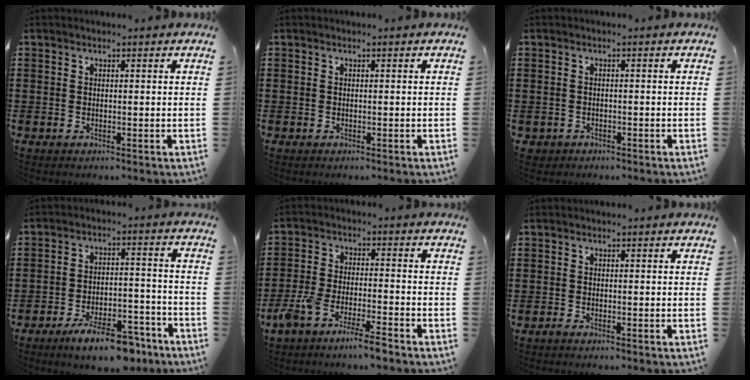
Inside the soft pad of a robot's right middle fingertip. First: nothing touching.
{"total": 0.0}
{"total": 0.7, "force": [-0.5, 0.5, 0.0], "torque": [-0.002, 0.002, -0.013]}
{"total": 9.2, "force": [-7.1, 2.2, 5.4], "torque": [-0.084, 0.022, -0.128]}
{"total": 6.3, "force": [-5.0, 0.6, 3.8], "torque": [-0.094, -0.011, -0.098]}
{"total": 0.5, "force": [-0.4, 0.0, 0.3], "torque": [-0.006, -0.003, -0.007]}